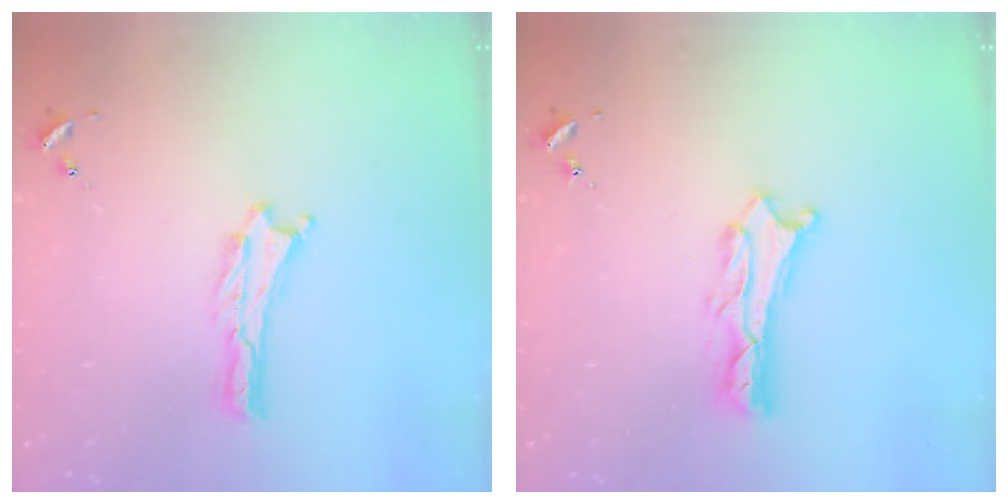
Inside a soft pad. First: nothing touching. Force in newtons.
{"total": 2.0, "press": 2.0, "slide": 0.2}